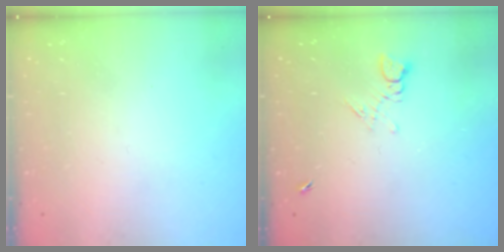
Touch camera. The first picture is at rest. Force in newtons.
{"total": 4.5, "press": 4.5, "slide": 0.7}